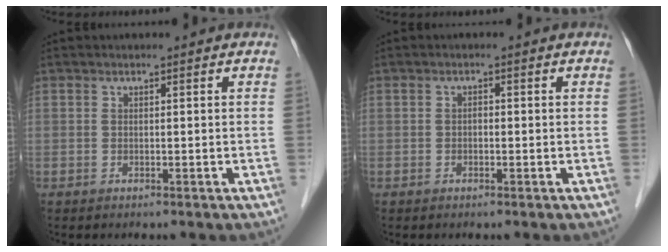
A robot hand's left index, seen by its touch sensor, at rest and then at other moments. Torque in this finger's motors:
{"motor_torque": [-0.21, -0.18, 0.00, -0.01]}